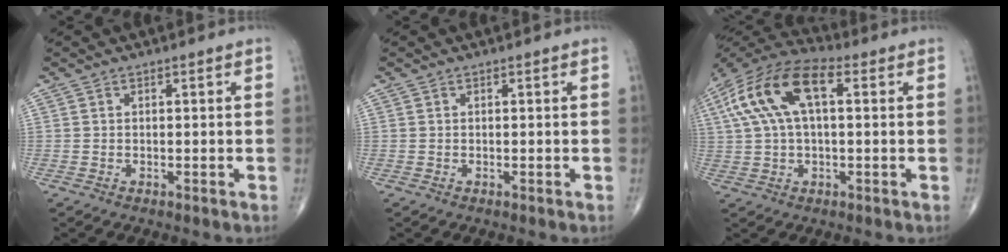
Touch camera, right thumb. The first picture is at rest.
{"total": 0.0}
{"total": 15.9, "force": [3.9, 7.6, 13.3], "torque": [-0.269, 0.039, 0.064]}